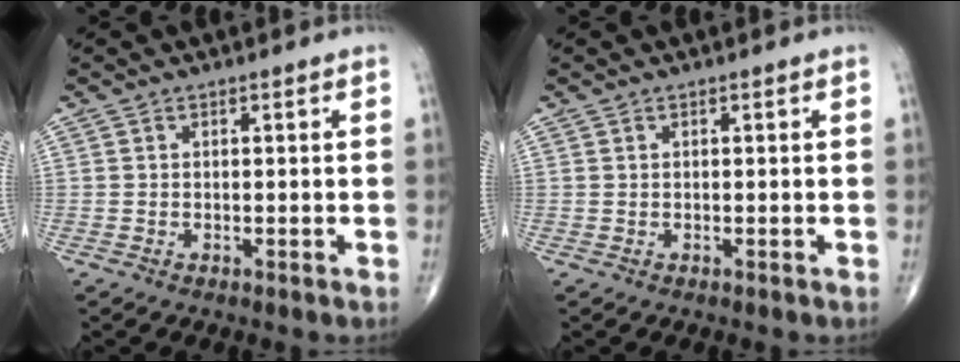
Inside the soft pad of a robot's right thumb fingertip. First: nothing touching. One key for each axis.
{"total": 0.0}